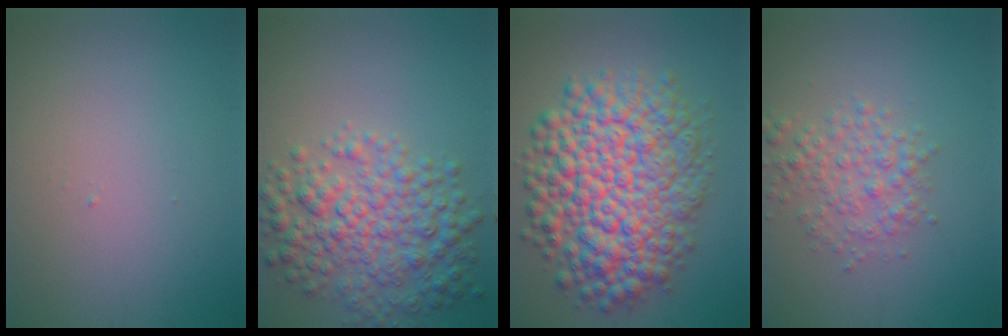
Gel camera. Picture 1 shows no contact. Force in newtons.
{"total": 6.6, "press": 6.6, "slide": 0.1}
{"total": 11.6, "press": 11.6, "slide": 0.3}
{"total": 3.1, "press": 3.1, "slide": 0.0}